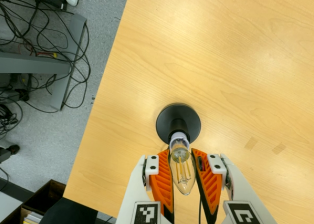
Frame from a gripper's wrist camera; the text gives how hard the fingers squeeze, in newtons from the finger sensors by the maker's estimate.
{"total": 21.2, "left": 22.4, "right": 19.9}